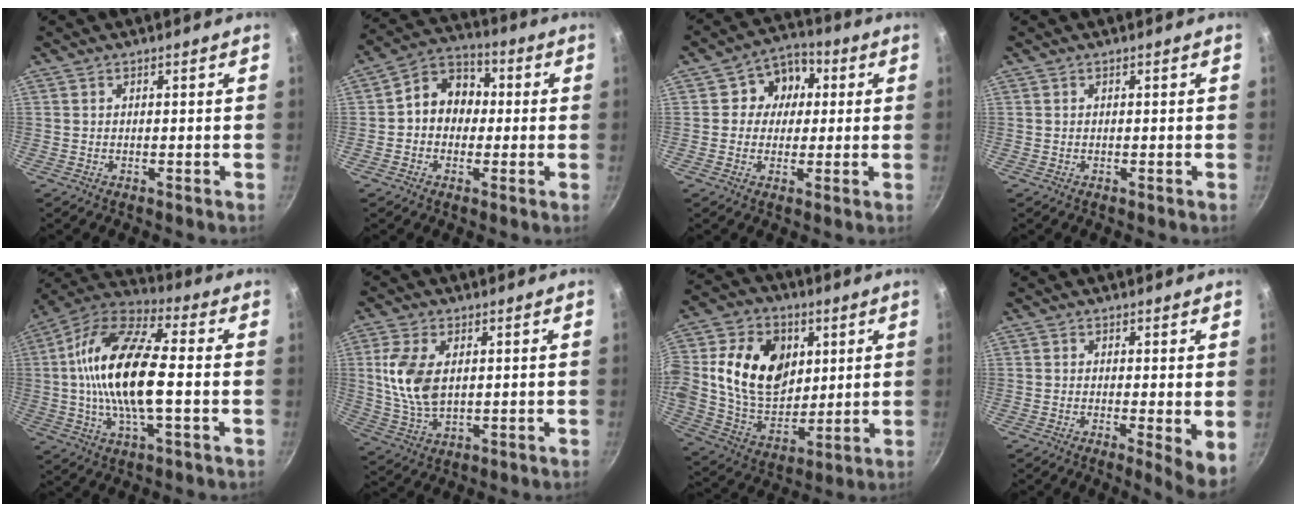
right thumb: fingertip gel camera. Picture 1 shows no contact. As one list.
[{"total": 9.8, "force": [0.2, 8.2, 5.4], "torque": [-0.045, 0.029, -0.019]}, {"total": 8.0, "force": [1.3, 7.1, 3.4], "torque": [-0.007, 0.010, 0.004]}, {"total": 0.0}, {"total": 20.1, "force": [-0.1, 8.0, 18.5], "torque": [-0.348, 0.030, -0.021]}, {"total": 10.5, "force": [1.9, 6.2, 8.3], "torque": [-0.161, -0.013, 0.041]}, {"total": 20.8, "force": [4.6, 15.3, 13.3], "torque": [-0.211, -0.011, 0.081]}, {"total": 5.2, "force": [-0.3, 1.2, 5.0], "torque": [-0.067, -0.017, -0.005]}]